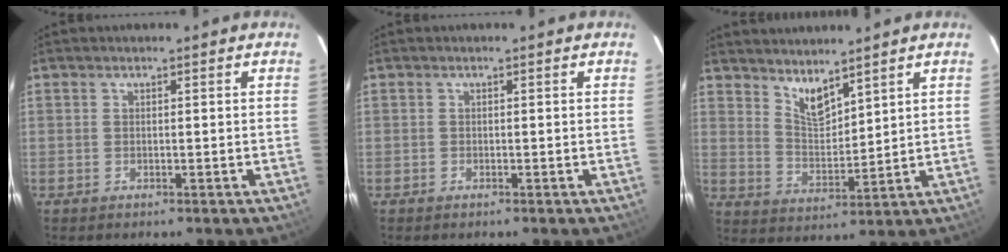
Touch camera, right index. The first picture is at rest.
{"total": 0.0}
{"total": 6.1, "force": [4.9, 1.8, 3.1], "torque": [-0.051, -0.008, 0.096]}